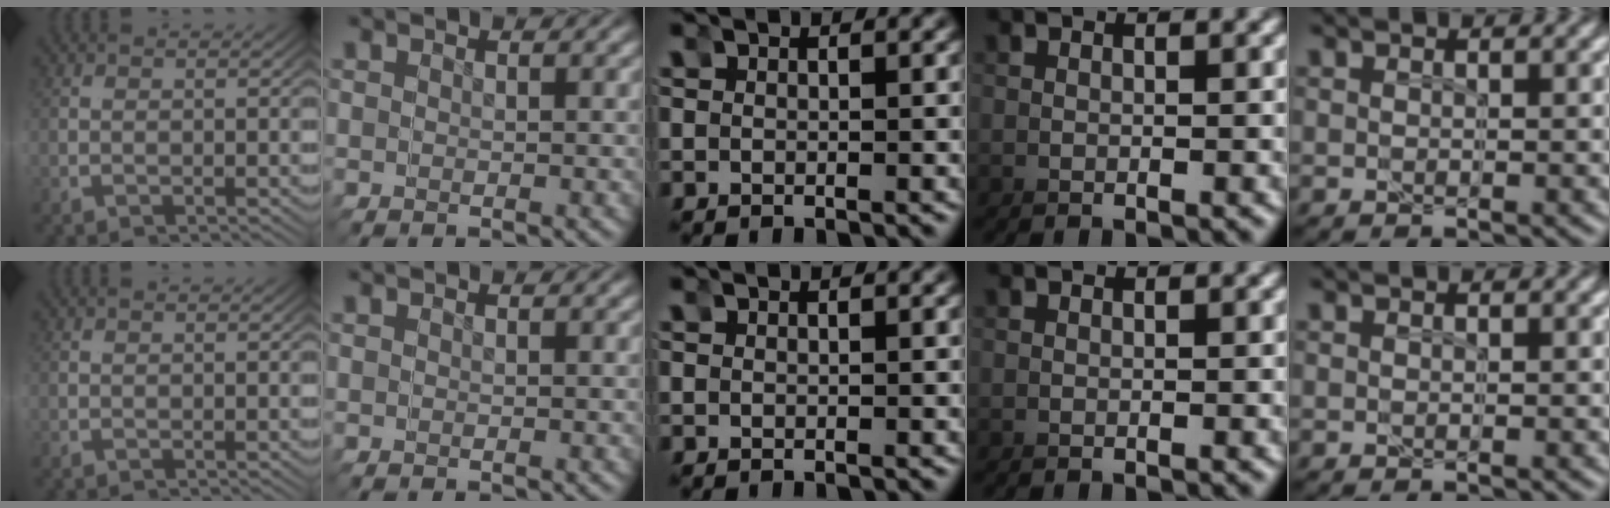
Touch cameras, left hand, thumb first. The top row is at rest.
{}